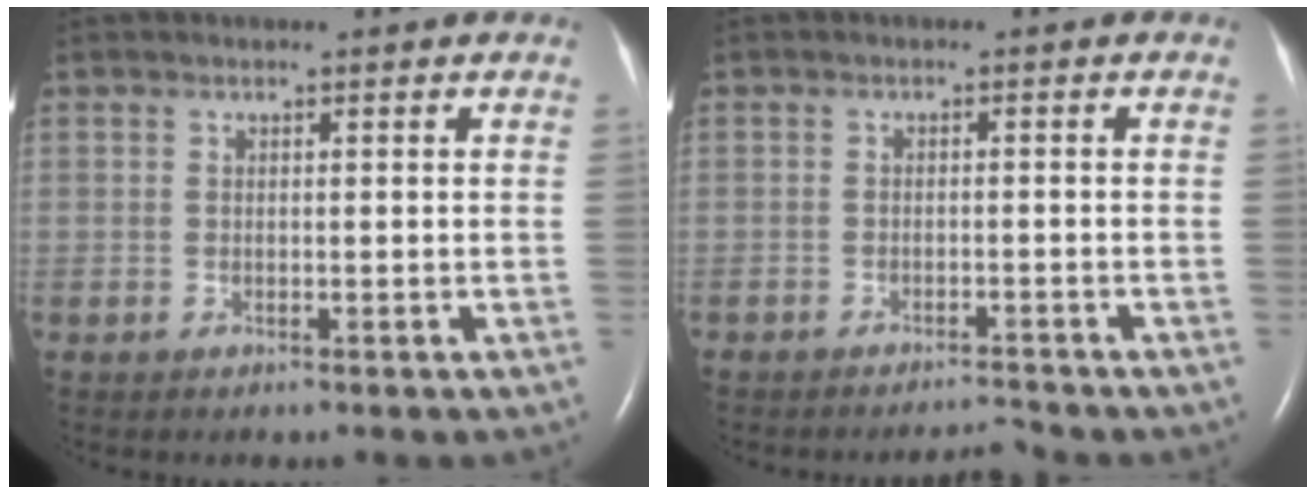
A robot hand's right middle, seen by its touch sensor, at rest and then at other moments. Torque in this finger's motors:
{"motor_torque": [-0.36, -0.20, -0.05, -0.01]}